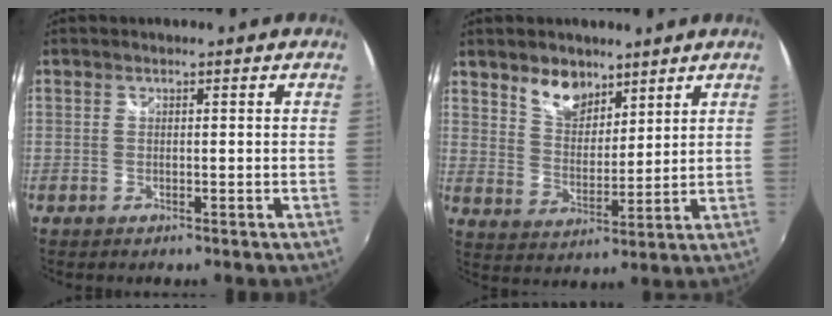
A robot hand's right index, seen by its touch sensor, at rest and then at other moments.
{"total": 7.5, "force": [5.4, 4.2, 3.1], "torque": [-0.045, 0.007, 0.101]}